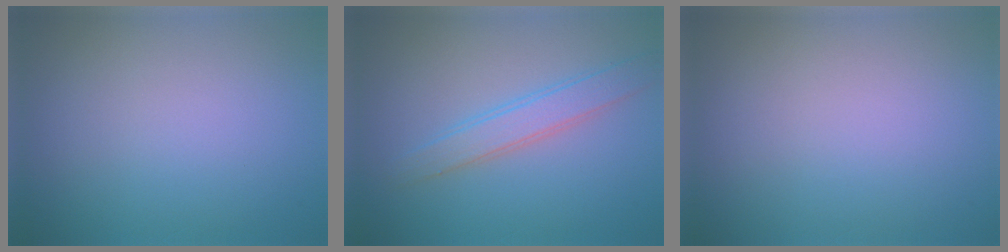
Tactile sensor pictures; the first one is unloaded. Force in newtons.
{"total": 2.7, "press": 2.7, "slide": 0.1}
{"total": 0.0}